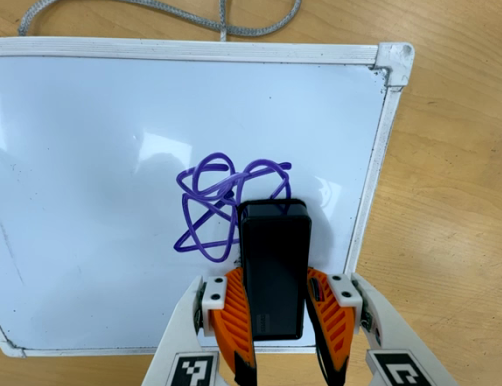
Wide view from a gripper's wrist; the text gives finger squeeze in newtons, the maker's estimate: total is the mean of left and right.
{"total": 13.6, "left": 14.7, "right": 12.5}